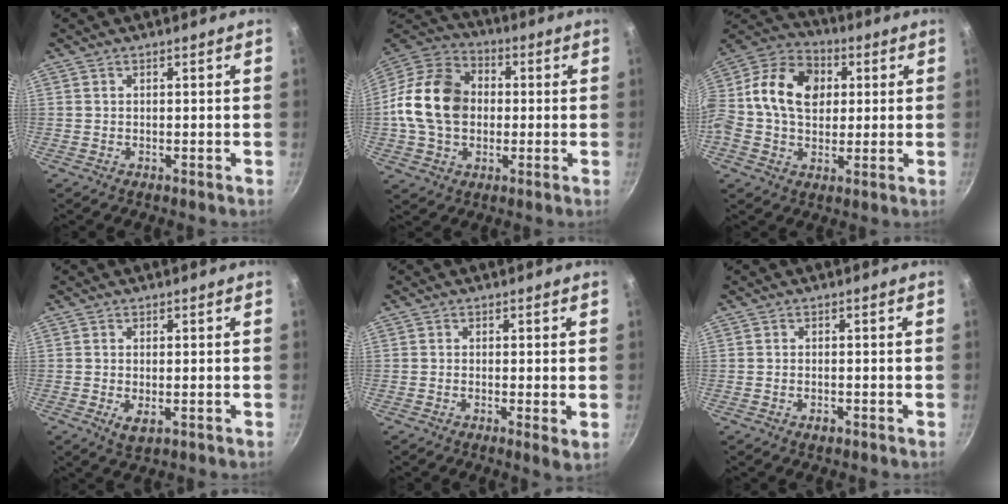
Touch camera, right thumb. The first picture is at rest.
{"total": 17.1, "force": [-0.1, 13.0, 11.1], "torque": [-0.179, 0.028, -0.016]}
{"total": 17.1, "force": [2.6, 12.7, 11.1], "torque": [-0.171, 0.024, 0.022]}
{"total": 2.9, "force": [-0.7, 1.4, 2.5], "torque": [-0.047, -0.011, -0.008]}
{"total": 2.5, "force": [-0.3, 0.4, 2.4], "torque": [-0.040, -0.010, -0.007]}
{"total": 1.4, "force": [-0.8, 0.7, 0.9], "torque": [-0.020, 0.003, -0.015]}